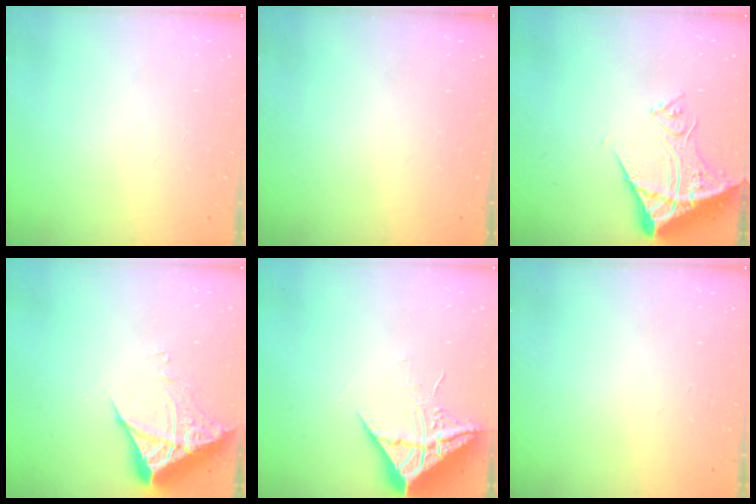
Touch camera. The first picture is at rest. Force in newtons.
{"total": 0.0}
{"total": 13.5, "press": 13.3, "slide": 1.8}
{"total": 7.2, "press": 7.2, "slide": 0.6}
{"total": 10.4, "press": 10.4, "slide": 0.8}
{"total": 0.0}